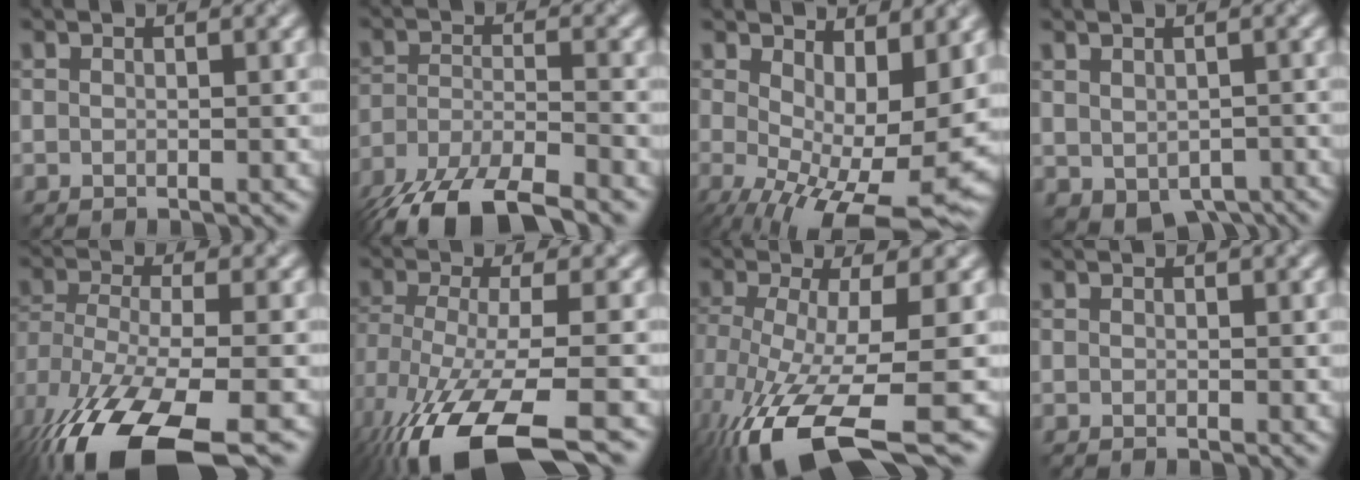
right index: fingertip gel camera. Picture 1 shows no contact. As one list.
[{"total": 9.8, "force": [-7.6, 2.8, 5.4], "torque": [-0.107, -0.016, -0.140]}, {"total": 12.5, "force": [-1.2, 5.4, 11.1], "torque": [-0.170, -0.021, 0.000]}, {"total": 3.7, "force": [-1.4, 2.4, 2.4], "torque": [-0.031, -0.019, -0.006]}, {"total": 12.6, "force": [-7.6, 4.6, 8.9], "torque": [-0.195, -0.037, -0.128]}, {"total": 10.9, "force": [-6.7, 3.1, 8.0], "torque": [-0.160, -0.016, -0.117]}, {"total": 10.9, "force": [-5.2, 3.2, 9.0], "torque": [-0.182, -0.018, -0.091]}, {"total": 0.7, "force": [0.2, 0.1, 0.6], "torque": [-0.005, -0.004, 0.003]}]